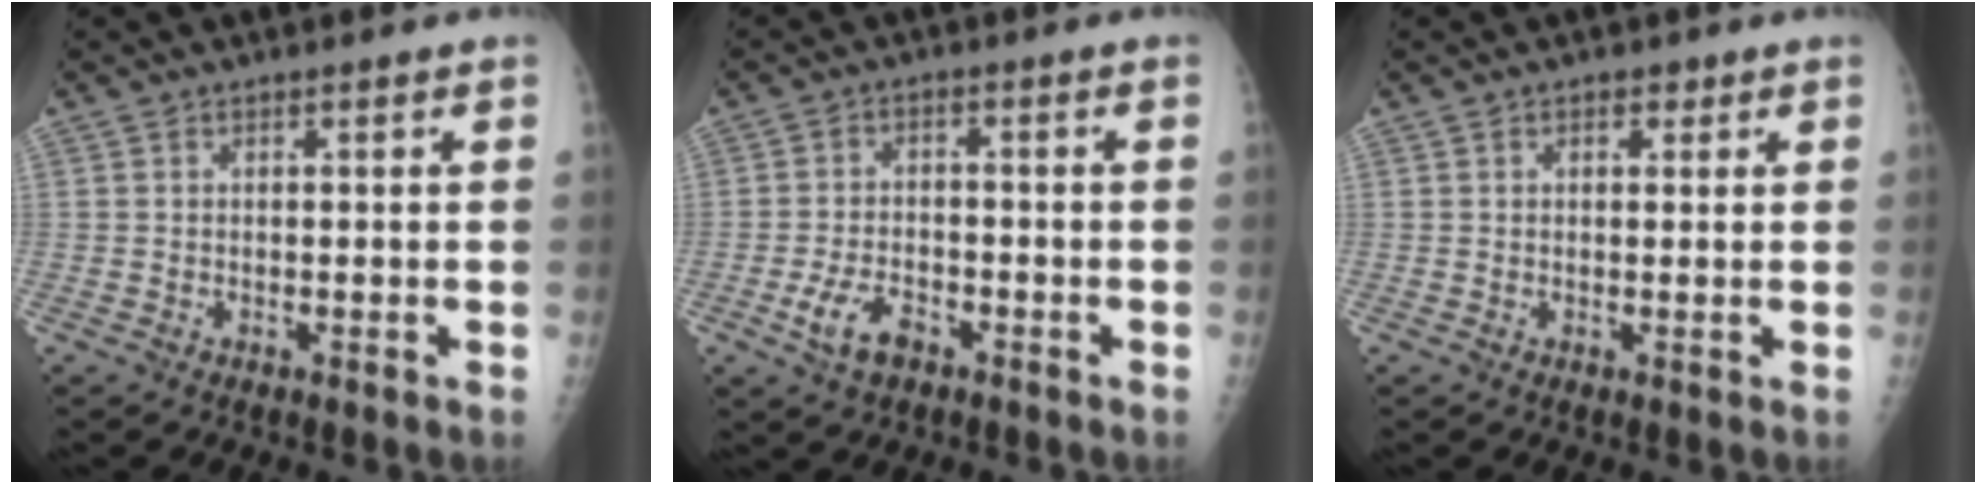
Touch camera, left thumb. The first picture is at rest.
{"total": 5.9, "force": [-3.1, 3.4, 3.8], "torque": [-0.070, 0.016, -0.055]}
{"total": 1.8, "force": [1.0, 1.1, 1.0], "torque": [-0.003, -0.002, 0.011]}